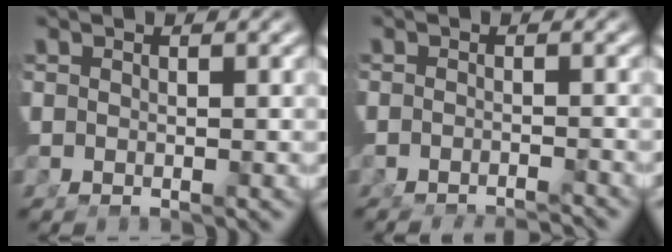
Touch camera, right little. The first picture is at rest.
{"total": 4.9, "force": [-4.8, 0.9, 0.8], "torque": [0.001, -0.008, -0.071]}